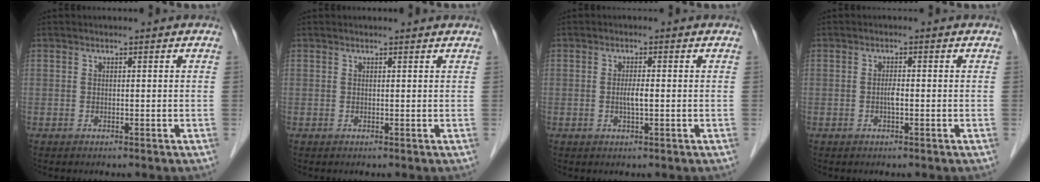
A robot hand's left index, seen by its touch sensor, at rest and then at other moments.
{"total": 1.3, "force": [1.3, 0.0, 0.1], "torque": [-0.011, 0.003, 0.012]}
{"total": 2.0, "force": [-0.3, 0.2, 2.0], "torque": [-0.040, -0.001, -0.005]}
{"total": 1.4, "force": [-0.4, 0.2, 1.3], "torque": [-0.025, 0.001, -0.009]}